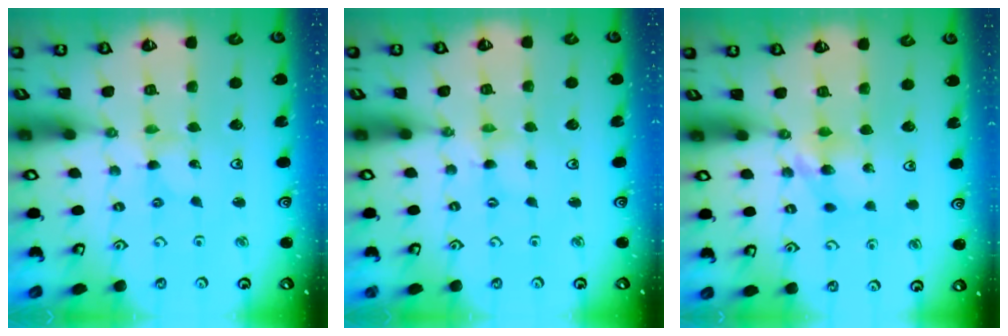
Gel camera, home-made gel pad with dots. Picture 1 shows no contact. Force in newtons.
{"total": 0.7, "press": 0.7, "slide": 0.2}
{"total": 7.5, "press": 7.4, "slide": 0.6}